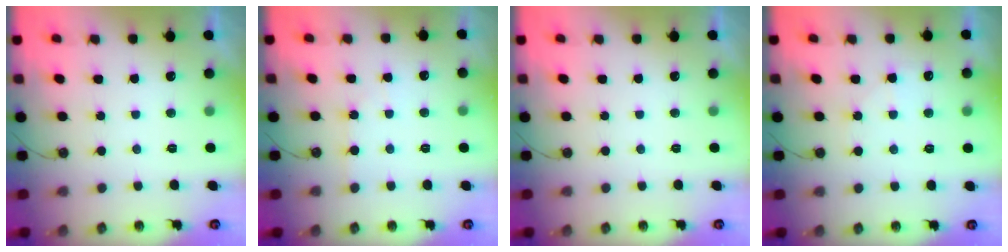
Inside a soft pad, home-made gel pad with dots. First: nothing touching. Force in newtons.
{"total": 3.0, "press": 3.0, "slide": 0.4}
{"total": 0.0}
{"total": 4.2, "press": 4.1, "slide": 0.5}